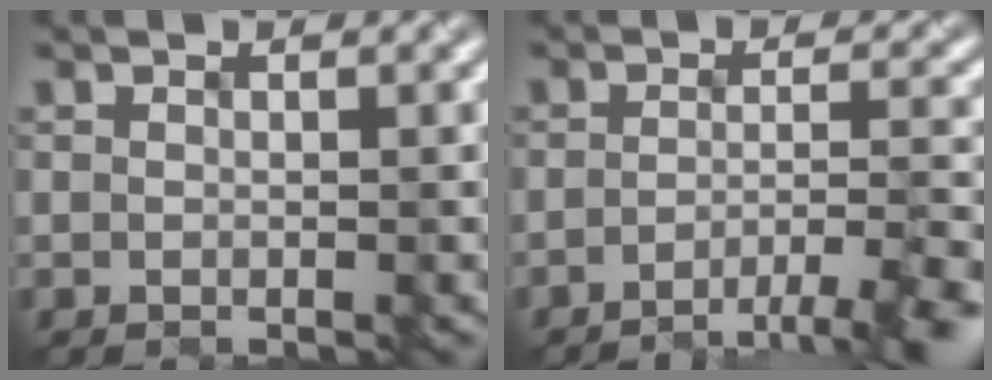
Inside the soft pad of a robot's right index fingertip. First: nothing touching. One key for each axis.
{"total": 4.9, "fx": -3.6, "fy": 0.5, "fz": 3.3, "tx": -0.040, "ty": 0.004, "tz": -0.055}